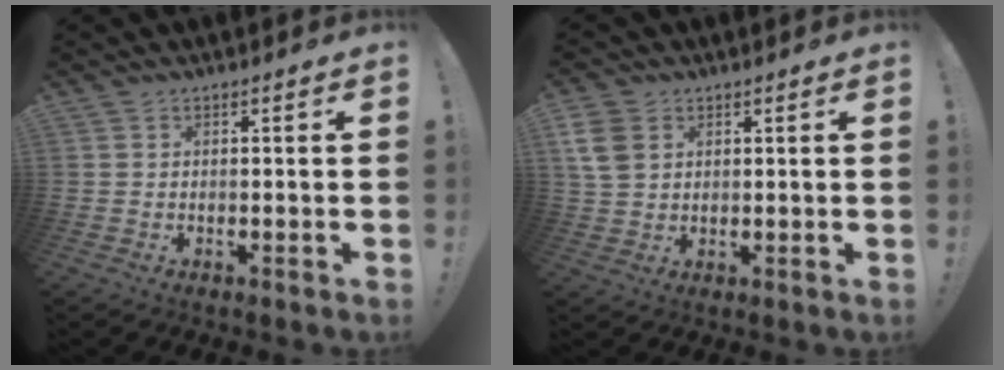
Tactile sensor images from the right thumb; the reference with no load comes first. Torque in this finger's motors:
{"motor_torque": [0.58, 0.46, 0.13, 0.01, 0.03]}